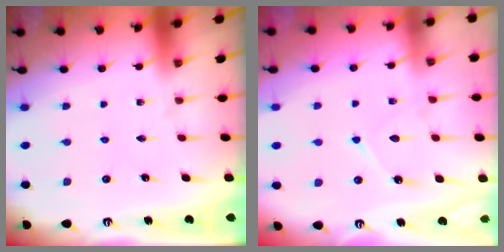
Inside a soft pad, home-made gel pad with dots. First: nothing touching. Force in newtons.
{"total": 8.8, "press": 8.8, "slide": 0.9}